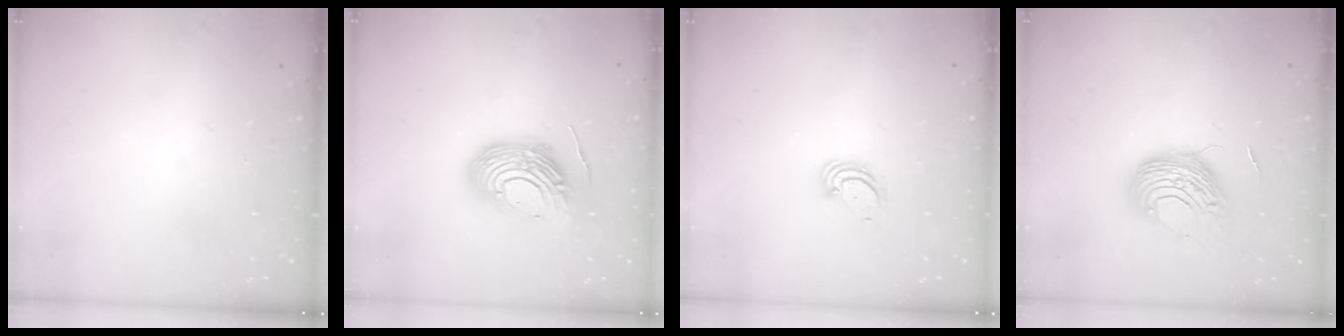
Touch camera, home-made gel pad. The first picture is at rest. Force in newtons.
{"total": 14.4, "press": 14.3, "slide": 2.2}
{"total": 3.9, "press": 3.9, "slide": 0.2}
{"total": 10.4, "press": 10.4, "slide": 0.5}